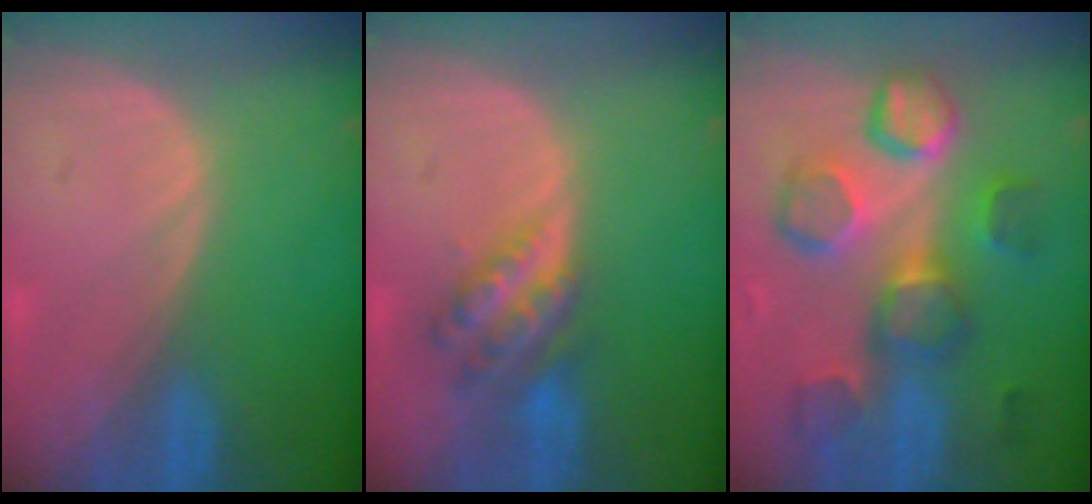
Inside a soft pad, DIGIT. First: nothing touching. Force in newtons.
{"total": 6.1, "press": 5.4, "slide": 2.9}
{"total": 9.9, "press": 9.8, "slide": 1.6}